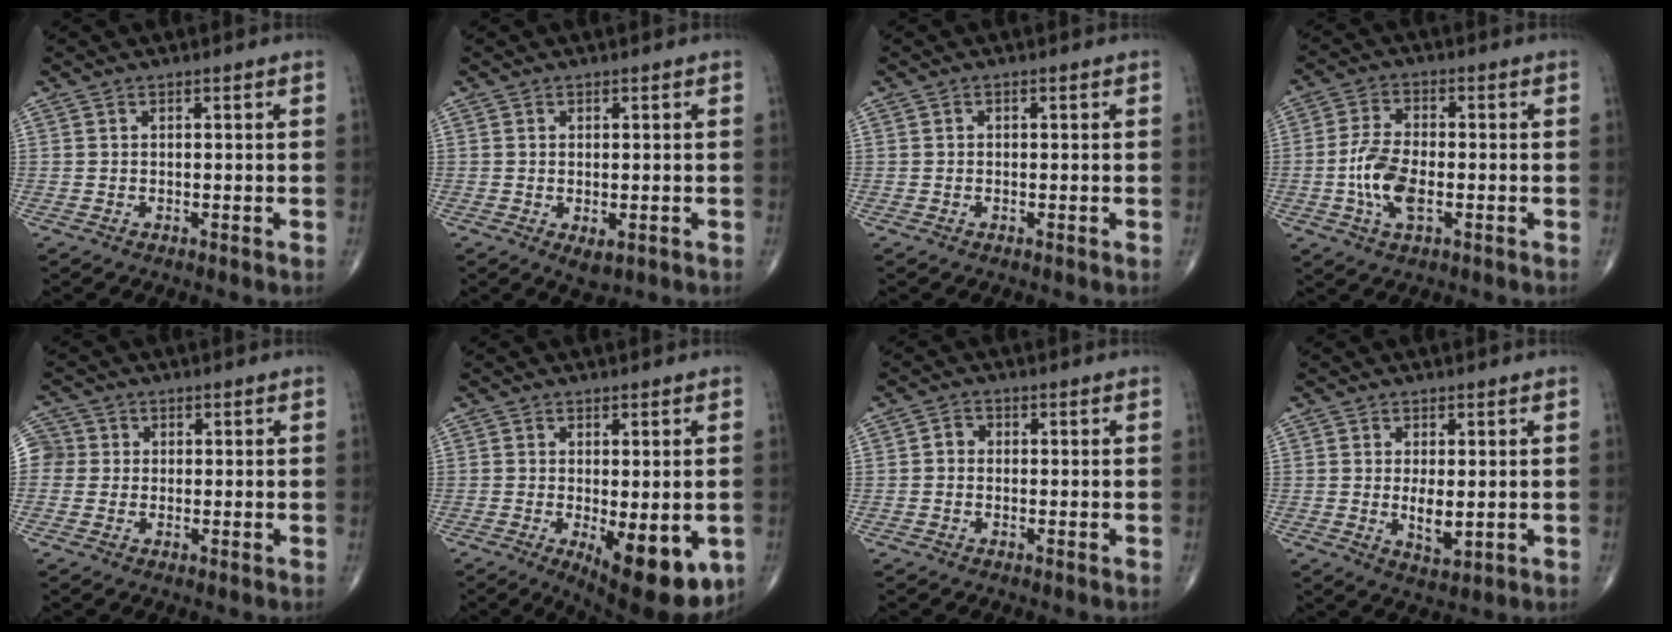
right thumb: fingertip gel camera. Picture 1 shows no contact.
{"total": 2.7, "force": [-0.8, 1.4, 2.3], "torque": [-0.036, -0.006, -0.005]}
{"total": 0.0}
{"total": 8.4, "force": [-1.9, 3.9, 7.2], "torque": [-0.153, 0.010, -0.038]}
{"total": 4.6, "force": [0.0, 4.5, 1.1], "torque": [-0.005, 0.012, -0.006]}
{"total": 13.5, "force": [-4.2, 5.3, 11.6], "torque": [-0.141, -0.020, -0.046]}
{"total": 1.8, "force": [-0.2, 1.6, 0.9], "torque": [-0.004, 0.006, -0.011]}
{"total": 4.5, "force": [-0.1, 2.0, 4.1], "torque": [-0.065, -0.014, 0.004]}